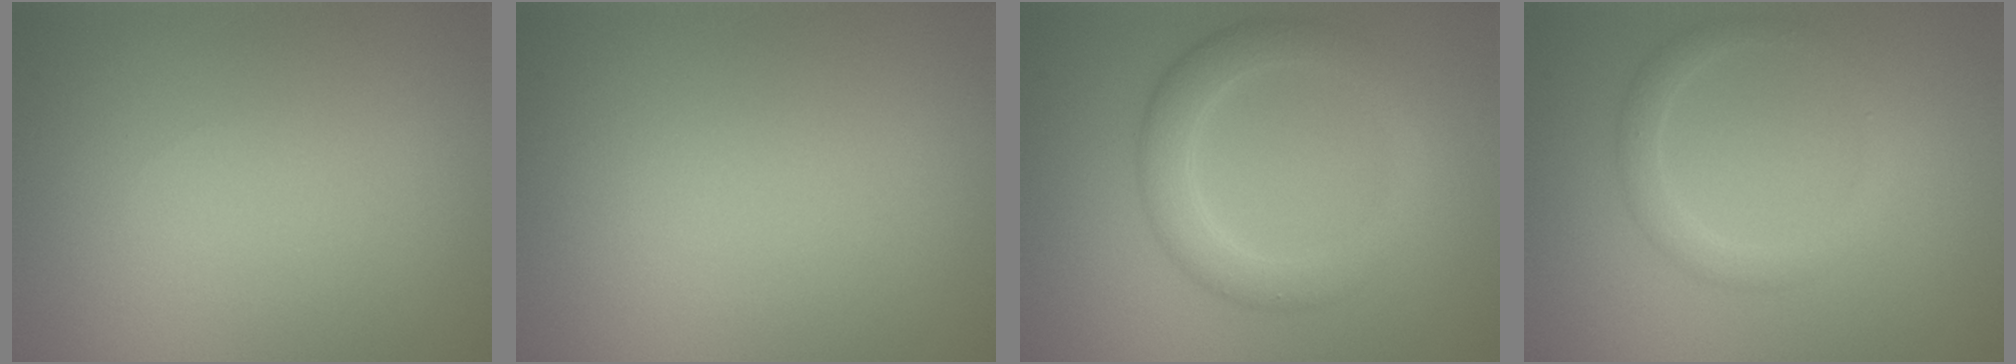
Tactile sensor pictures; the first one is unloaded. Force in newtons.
{"total": 0.0}
{"total": 3.6, "press": 3.6, "slide": 0.1}
{"total": 2.0, "press": 2.0, "slide": 0.0}